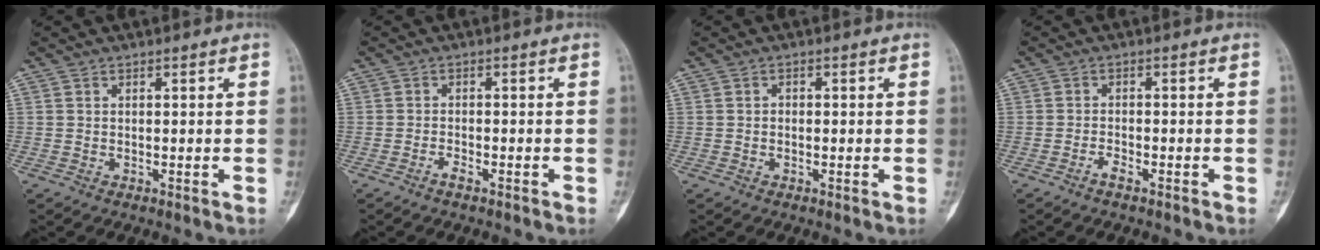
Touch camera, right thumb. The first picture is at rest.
{"total": 1.5, "force": [-1.2, 0.4, 0.9], "torque": [-0.019, 0.005, -0.024]}
{"total": 0.7, "force": [-0.1, 0.5, 0.4], "torque": [-0.004, 0.002, -0.006]}
{"total": 1.8, "force": [-1.4, 0.5, 1.0], "torque": [-0.022, 0.007, -0.028]}